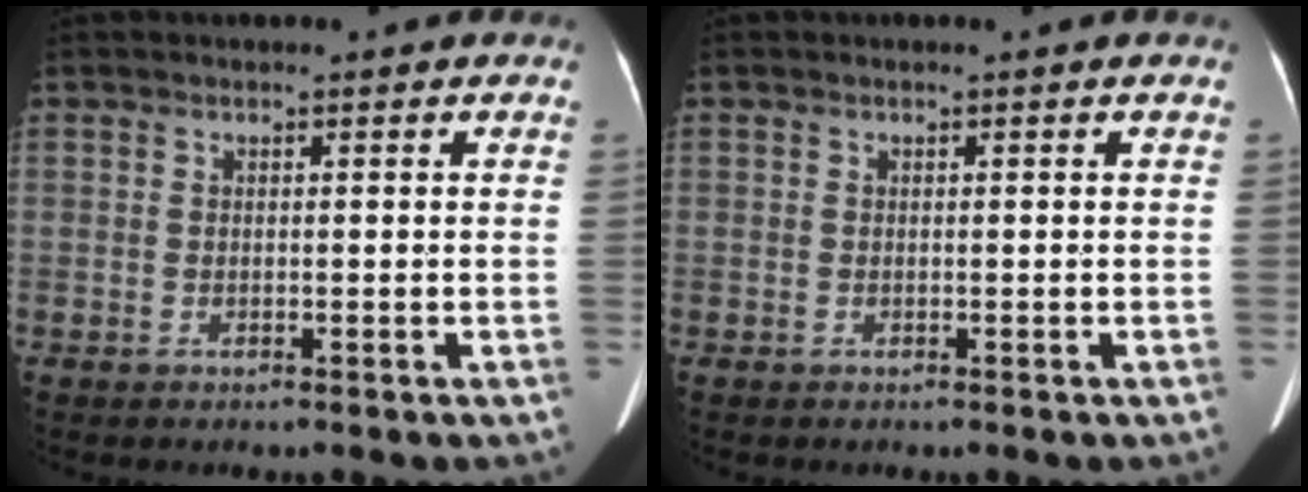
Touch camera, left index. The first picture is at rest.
{"total": 0.5, "force": [-0.4, 0.3, -0.2], "torque": [0.007, 0.004, -0.006]}